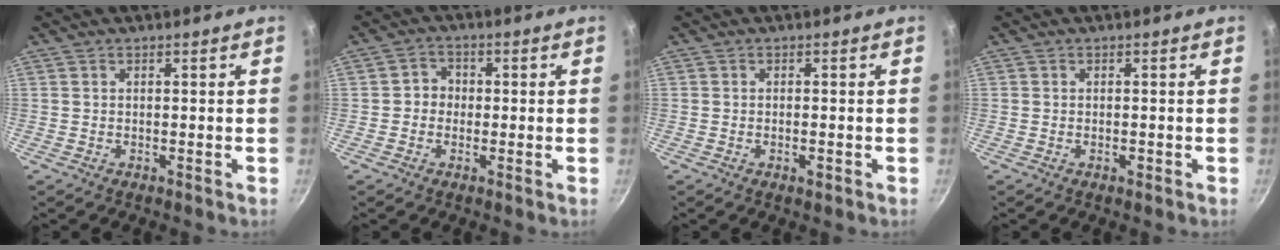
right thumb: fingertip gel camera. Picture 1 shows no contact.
{"total": 3.7, "force": [-0.3, 3.4, 1.4], "torque": [0.001, 0.010, -0.012]}
{"total": 1.6, "force": [-0.6, 0.6, 1.3], "torque": [-0.026, 0.000, -0.012]}
{"total": 1.0, "force": [-0.4, 0.4, 0.8], "torque": [-0.012, 0.002, -0.008]}